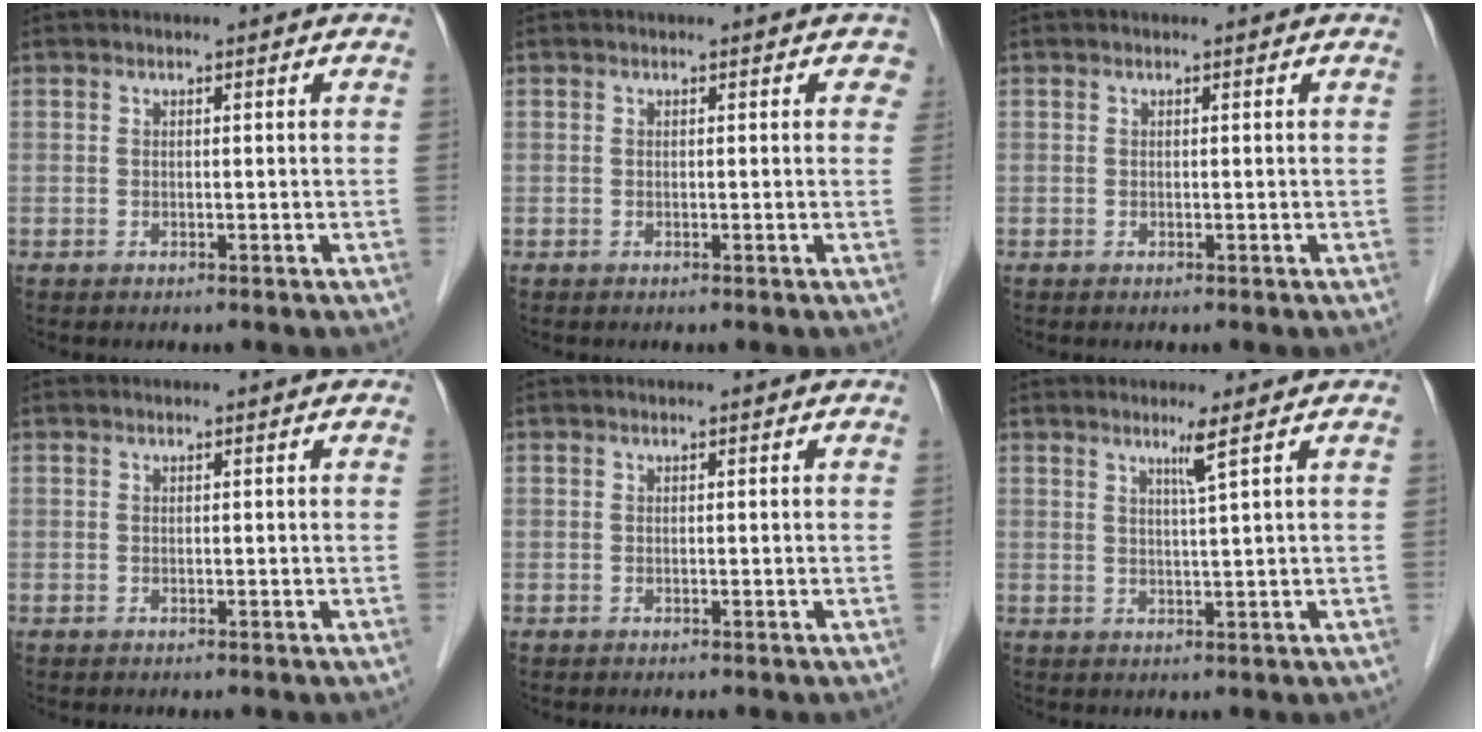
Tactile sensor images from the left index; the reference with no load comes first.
{"total": 0.8, "force": [0.3, 0.7, 0.3], "torque": [0.017, 0.004, -0.006]}
{"total": 0.0}
{"total": 0.0}
{"total": 0.0}
{"total": 2.6, "force": [1.4, -1.1, 1.9], "torque": [-0.041, -0.010, 0.033]}